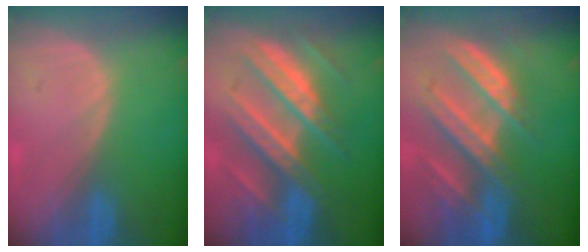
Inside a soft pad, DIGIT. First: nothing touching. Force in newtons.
{"total": 10.2, "press": 10.2, "slide": 1.0}
{"total": 9.4, "press": 8.4, "slide": 4.1}